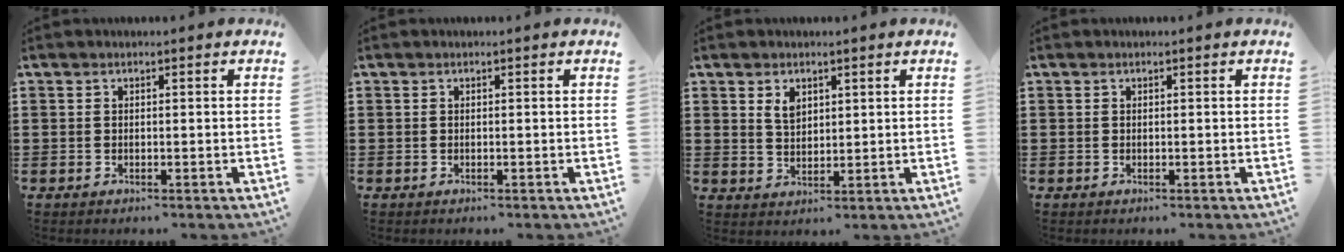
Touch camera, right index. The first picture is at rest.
{"total": 0.0}
{"total": 2.8, "force": [1.5, 1.7, 1.7], "torque": [-0.039, 0.004, 0.028]}
{"total": 0.0}